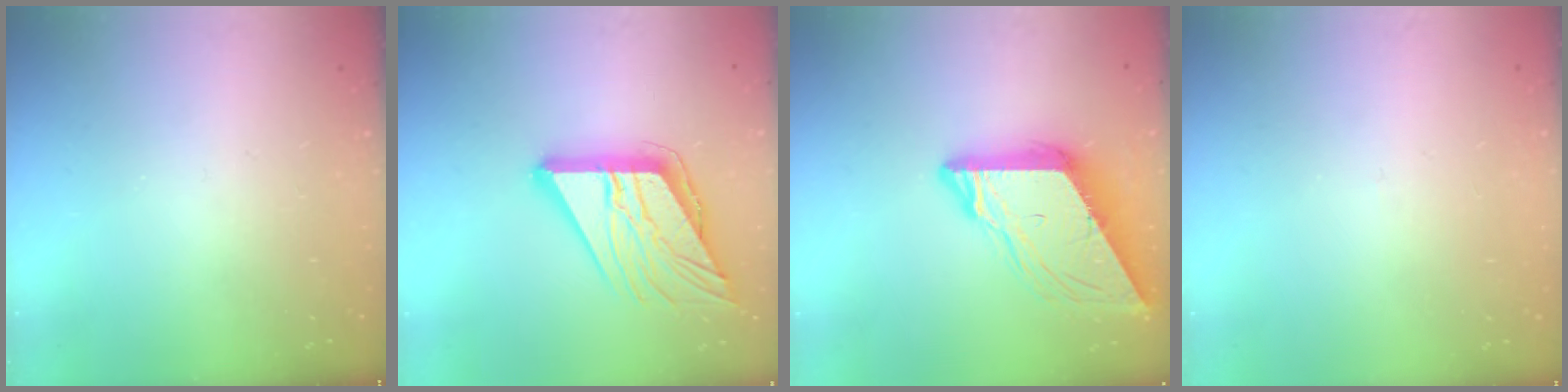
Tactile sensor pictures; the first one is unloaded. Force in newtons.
{"total": 17.6, "press": 17.5, "slide": 2.0}
{"total": 9.3, "press": 9.2, "slide": 0.8}
{"total": 2.7, "press": 2.7, "slide": 0.3}